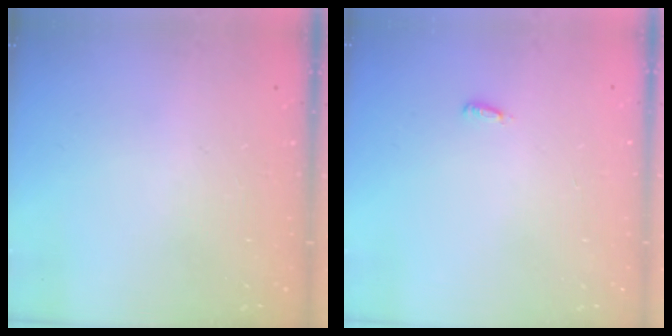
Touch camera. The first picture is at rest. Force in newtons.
{"total": 2.9, "press": 2.8, "slide": 0.9}